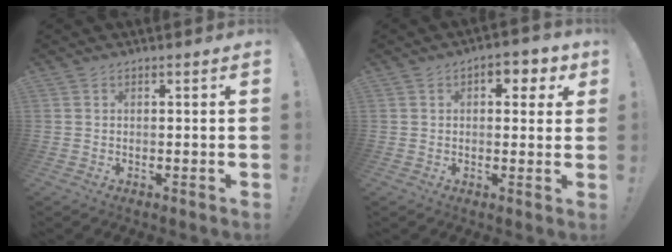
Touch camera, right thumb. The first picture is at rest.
{"total": 6.5, "force": [2.3, 3.9, 4.6], "torque": [-0.041, -0.007, 0.033]}